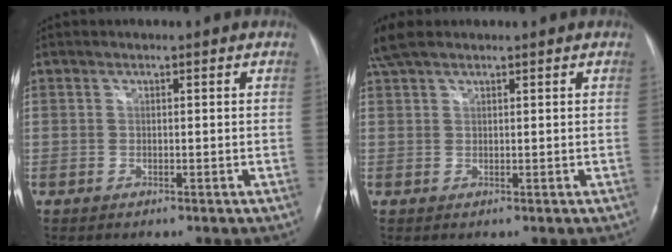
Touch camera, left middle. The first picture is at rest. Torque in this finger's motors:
{"motor_torque": [0.39, -0.26, -0.03, 0.06]}